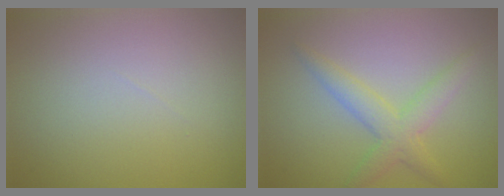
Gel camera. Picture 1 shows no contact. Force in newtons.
{"total": 3.1, "press": 3.1, "slide": 0.1}